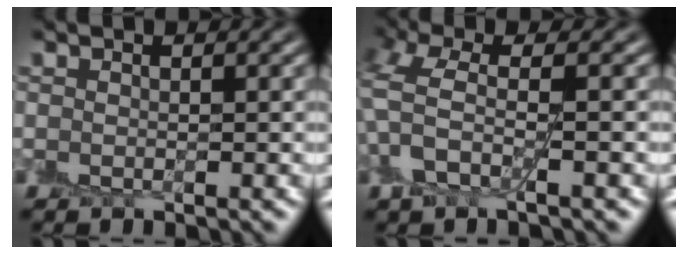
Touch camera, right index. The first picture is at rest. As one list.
[{"total": 3.4, "force": [0.4, 1.6, 3.0], "torque": [-0.068, 0.005, 0.004]}]